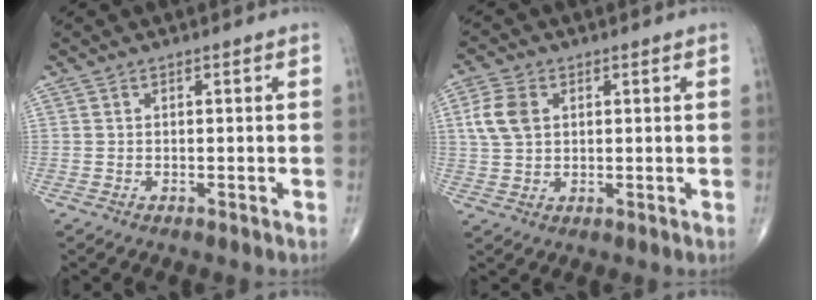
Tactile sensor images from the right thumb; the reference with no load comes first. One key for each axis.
{"total": 6.1, "fx": 1.6, "fy": 4.3, "fz": 4.1, "tx": -0.084, "ty": 0.004, "tz": 0.030}